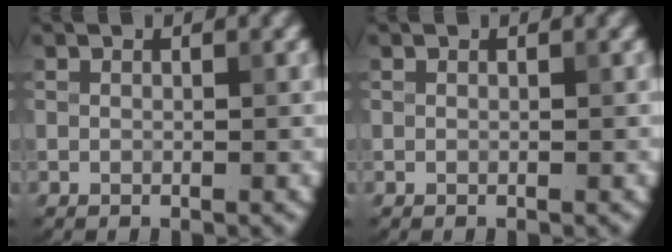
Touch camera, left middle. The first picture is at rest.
{"total": 0.0}